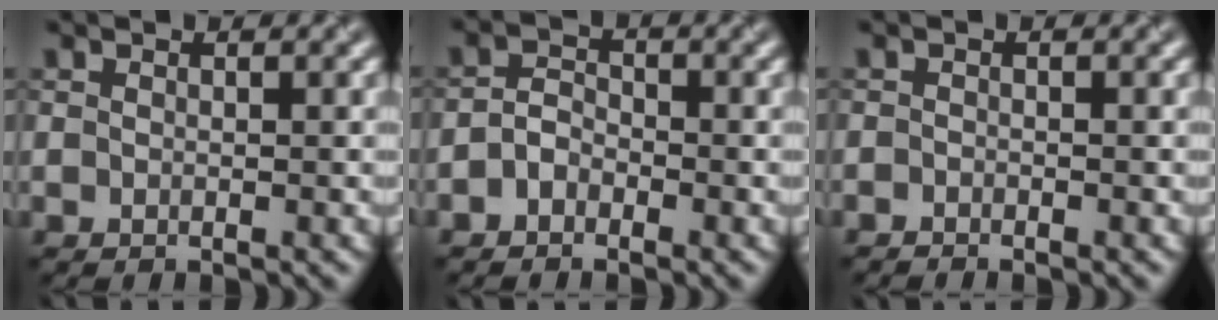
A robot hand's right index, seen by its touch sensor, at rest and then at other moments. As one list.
[{"total": 1.7, "force": [-1.1, 1.1, 0.7], "torque": [-0.017, 0.010, -0.025]}, {"total": 0.7, "force": [-0.7, 0.0, -0.1], "torque": [0.001, 0.001, -0.015]}]